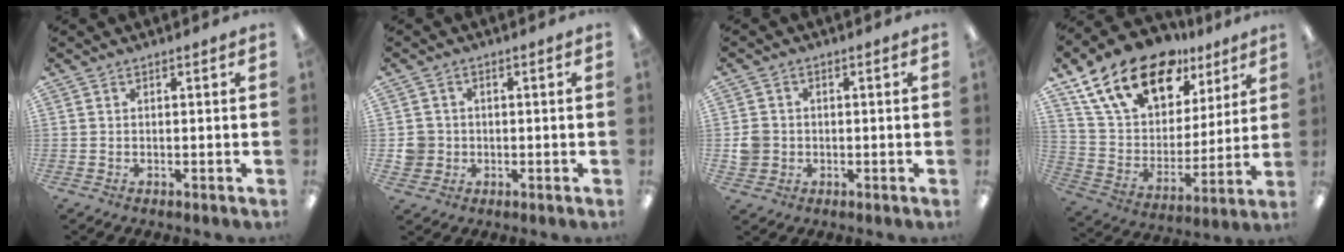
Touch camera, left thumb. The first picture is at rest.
{"total": 4.4, "force": [-0.3, 4.3, 0.9], "torque": [-0.014, 0.009, -0.004]}
{"total": 4.2, "force": [-0.4, 4.1, 1.1], "torque": [-0.015, 0.008, -0.006]}
{"total": 20.8, "force": [13.5, 11.7, 10.6], "torque": [-0.194, -0.067, 0.247]}